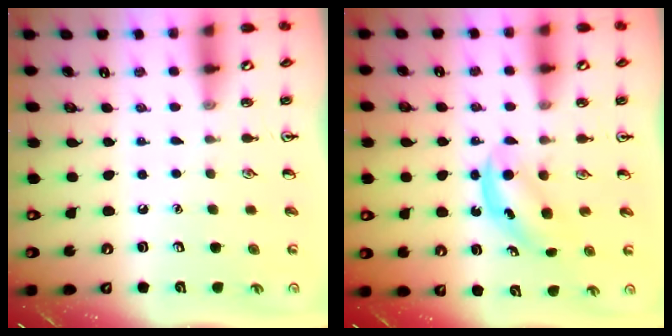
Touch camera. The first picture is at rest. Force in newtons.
{"total": 5.2, "press": 5.2, "slide": 0.6}